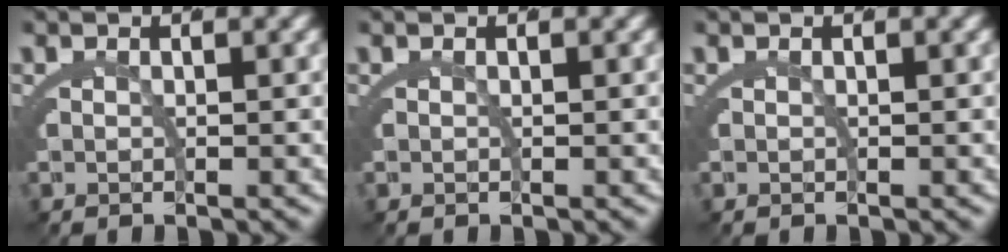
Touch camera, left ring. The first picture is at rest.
{"total": 0.0}
{"total": 0.0}